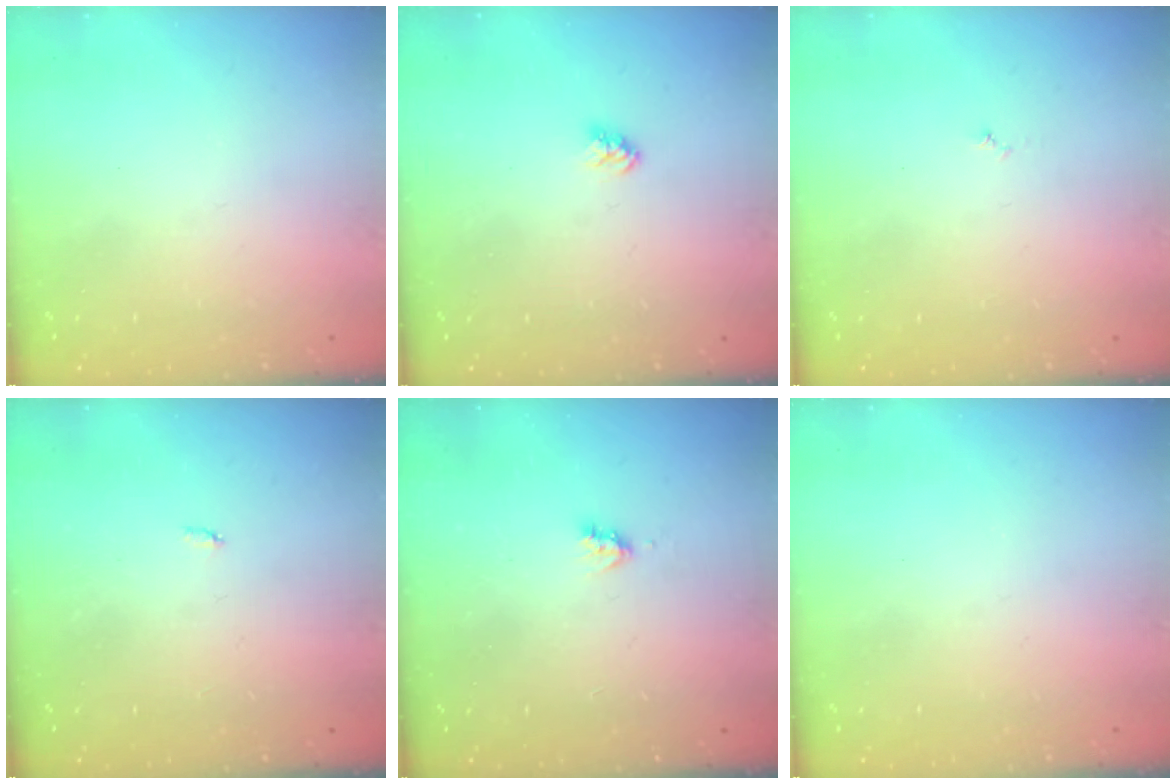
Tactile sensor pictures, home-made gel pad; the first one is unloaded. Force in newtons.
{"total": 3.2, "press": 3.1, "slide": 0.3}
{"total": 3.0, "press": 2.9, "slide": 0.3}
{"total": 2.1, "press": 2.1, "slide": 0.4}
{"total": 2.6, "press": 2.6, "slide": 0.4}
{"total": 0.0}